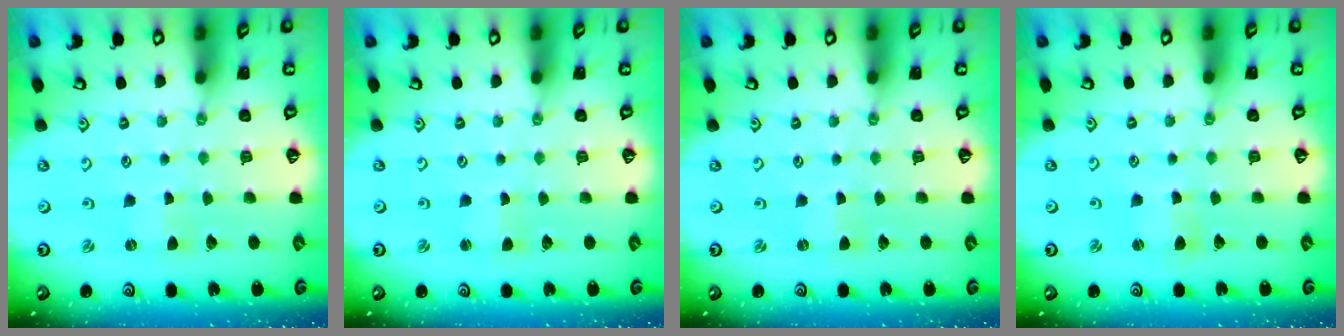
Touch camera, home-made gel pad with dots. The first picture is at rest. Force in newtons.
{"total": 0.8, "press": 0.8, "slide": 0.0}
{"total": 0.0}
{"total": 1.4, "press": 1.4, "slide": 0.3}